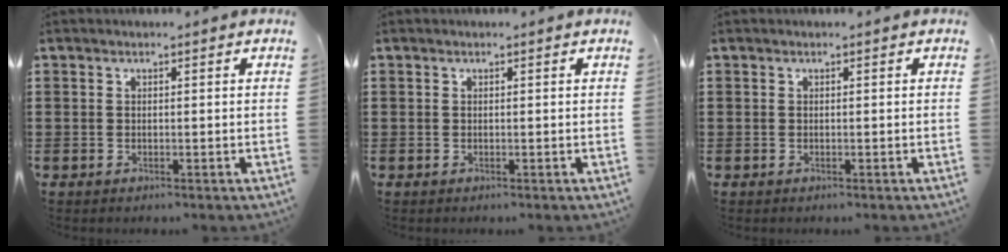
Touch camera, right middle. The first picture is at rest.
{"total": 0.0}
{"total": 0.0}